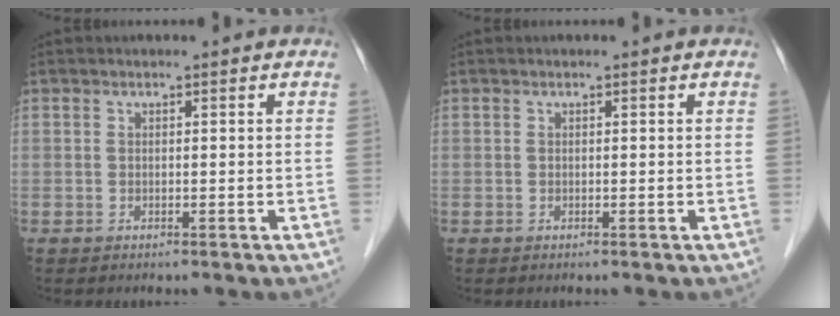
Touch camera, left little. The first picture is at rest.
{"total": 0.0}